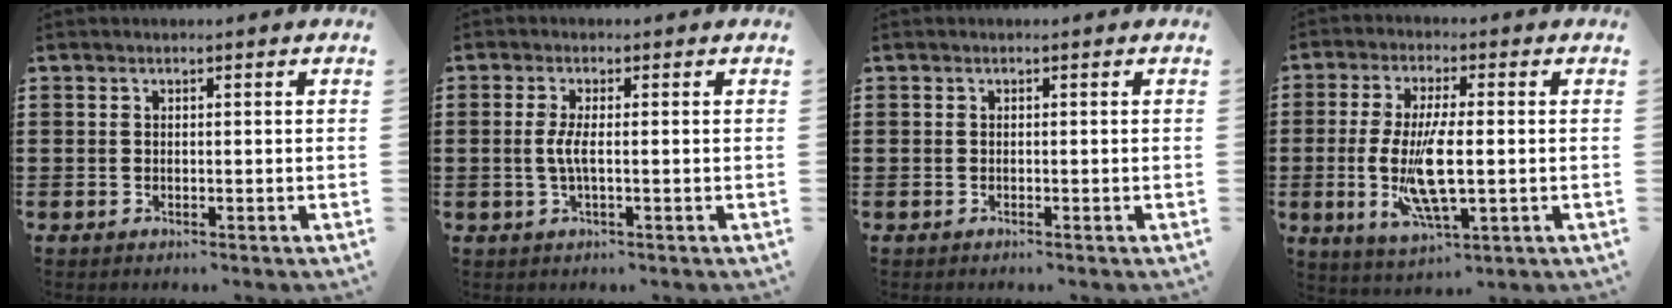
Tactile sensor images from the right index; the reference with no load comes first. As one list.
[{"total": 3.0, "force": [-0.4, 0.2, 3.0], "torque": [-0.077, -0.011, -0.016]}, {"total": 0.0}, {"total": 10.0, "force": [-1.2, 2.9, 9.5], "torque": [-0.204, -0.017, -0.023]}]